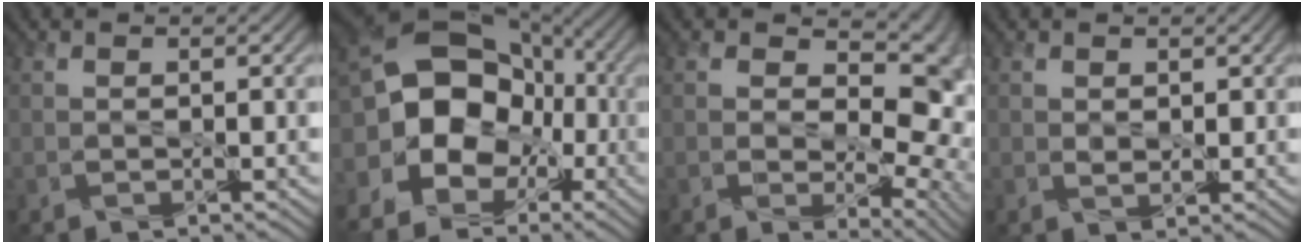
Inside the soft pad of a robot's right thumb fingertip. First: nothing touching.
{"total": 16.8, "force": [-0.9, 12.7, 11.0], "torque": [-0.230, 0.005, -0.032]}
{"total": 11.9, "force": [1.0, 7.0, 9.6], "torque": [-0.123, -0.009, 0.017]}
{"total": 1.8, "force": [0.6, 1.2, 1.2], "torque": [-0.032, -0.002, 0.008]}